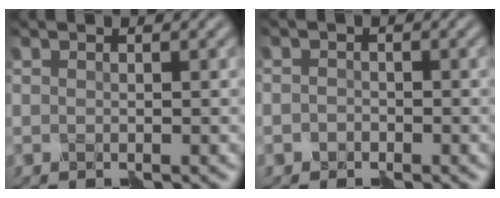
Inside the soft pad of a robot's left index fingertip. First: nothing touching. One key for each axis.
{"total": 0.8, "fx": -0.3, "fy": 0.8, "fz": 0.1, "tx": 0.012, "ty": 0.001, "tz": -0.011}